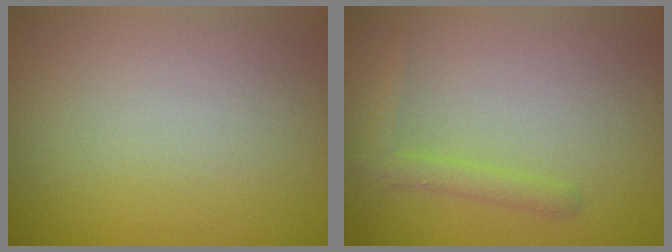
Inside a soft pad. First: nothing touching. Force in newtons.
{"total": 1.7, "press": 1.7, "slide": 0.1}